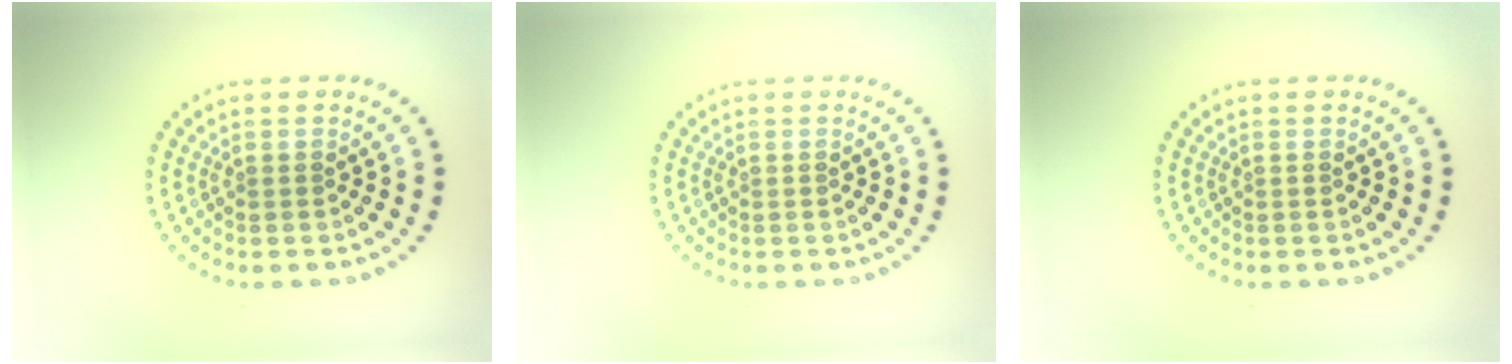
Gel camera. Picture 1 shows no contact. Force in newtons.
{"total": 0.0}
{"total": 0.0}